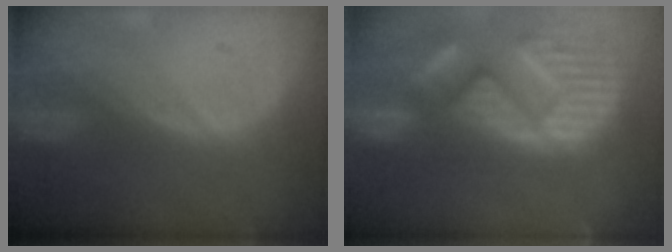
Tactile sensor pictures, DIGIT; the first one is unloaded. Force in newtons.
{"total": 15.1, "press": 12.4, "slide": 8.6}